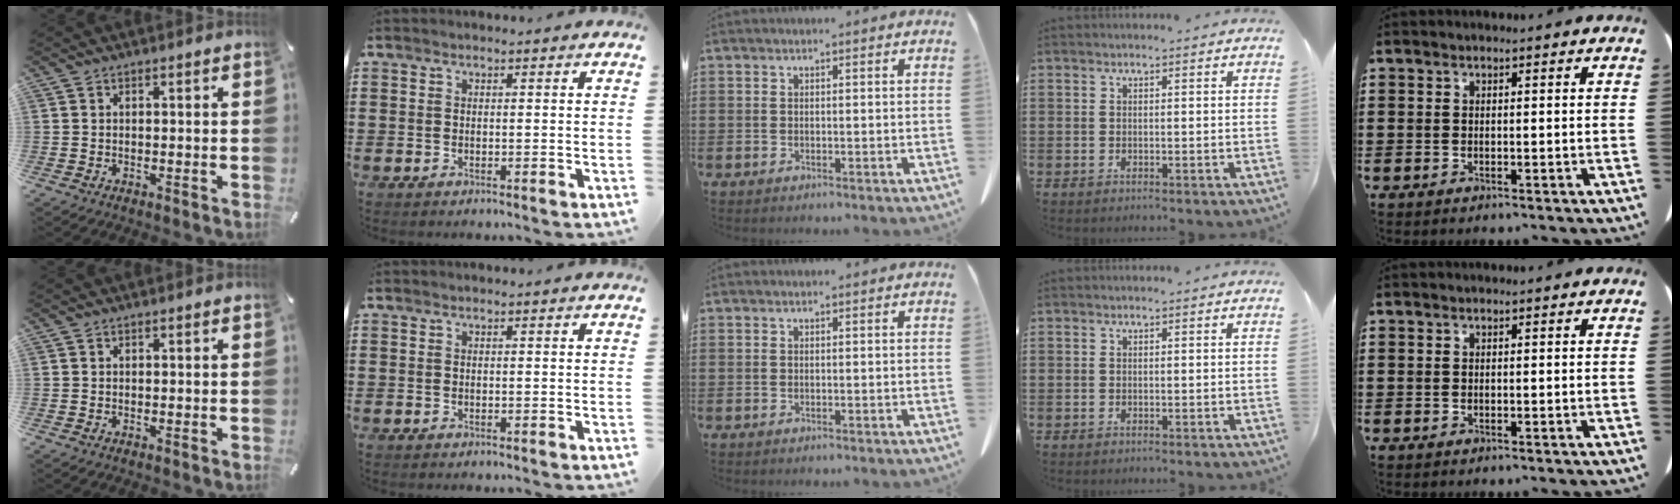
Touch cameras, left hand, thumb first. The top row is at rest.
{}